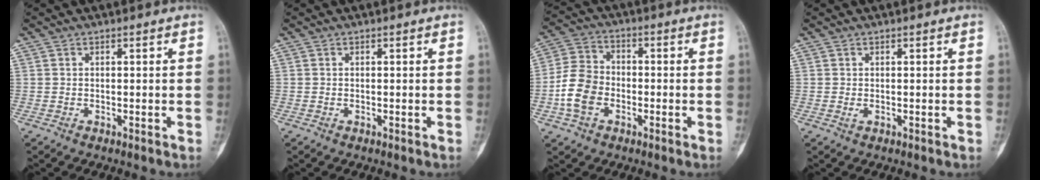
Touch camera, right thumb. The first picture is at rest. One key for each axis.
{"total": 0.0}
{"total": 9.4, "fx": -2.7, "fy": 7.0, "fz": 5.8, "tx": -0.109, "ty": 0.024, "tz": -0.059}
{"total": 0.6, "fx": -0.1, "fy": 0.4, "fz": 0.4, "tx": -0.008, "ty": -0.001, "tz": -0.001}